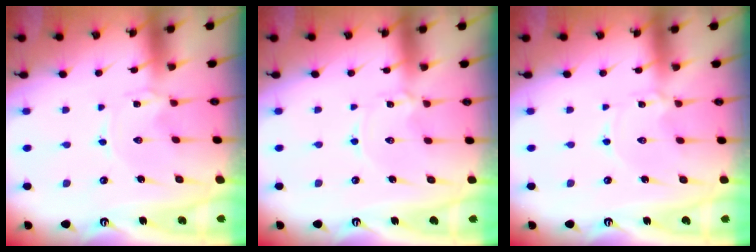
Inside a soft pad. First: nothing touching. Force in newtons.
{"total": 0.9, "press": 0.9, "slide": 0.1}
{"total": 2.2, "press": 2.2, "slide": 0.3}